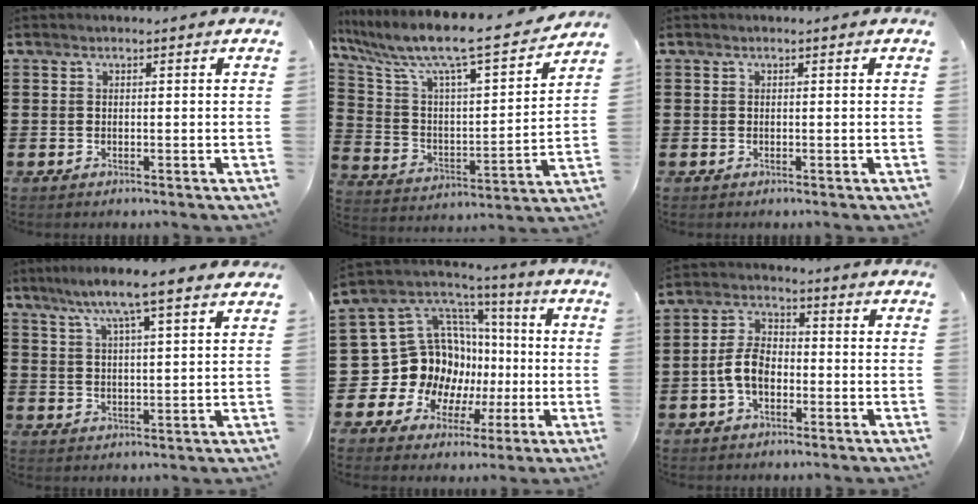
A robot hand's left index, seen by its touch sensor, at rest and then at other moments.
{"total": 9.6, "force": [8.1, 0.7, 5.1], "torque": [-0.137, -0.062, 0.128]}
{"total": 0.0}
{"total": 7.2, "force": [5.5, 0.0, 4.6], "torque": [-0.106, -0.015, 0.092]}
{"total": 14.8, "force": [-1.5, 13.8, 4.9], "torque": [-0.140, -0.029, 0.005]}
{"total": 5.9, "force": [-1.8, 3.5, 4.3], "torque": [-0.105, 0.004, -0.041]}